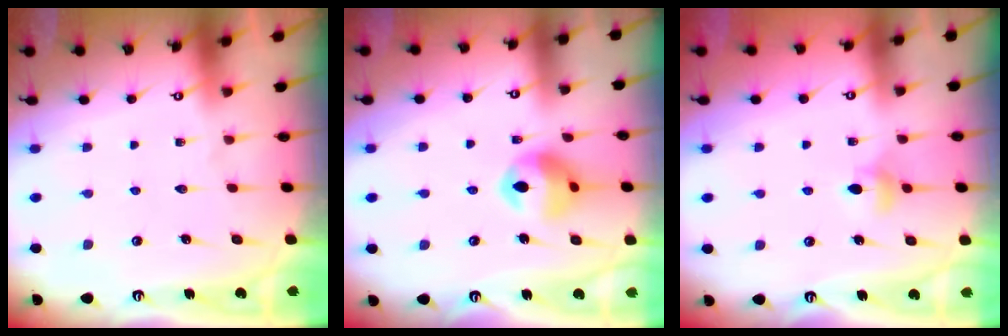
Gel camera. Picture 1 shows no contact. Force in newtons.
{"total": 11.8, "press": 11.7, "slide": 1.0}
{"total": 4.3, "press": 4.3, "slide": 0.9}